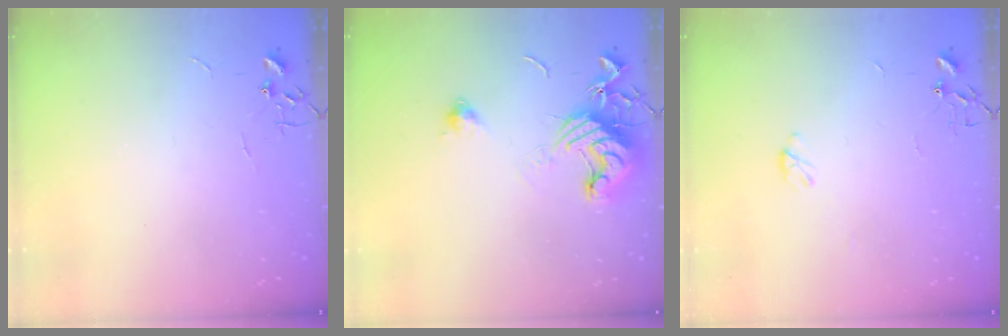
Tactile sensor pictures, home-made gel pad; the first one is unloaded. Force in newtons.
{"total": 12.1, "press": 12.0, "slide": 1.6}
{"total": 3.0, "press": 3.0, "slide": 0.5}